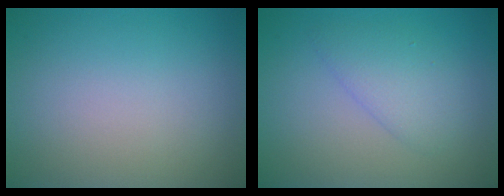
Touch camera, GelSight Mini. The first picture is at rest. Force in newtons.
{"total": 2.5, "press": 2.5, "slide": 0.3}